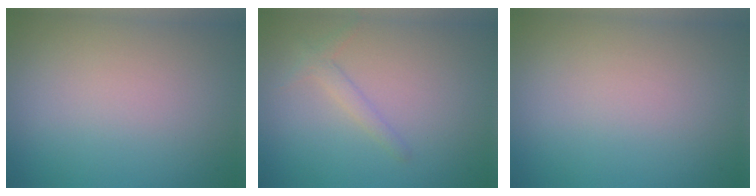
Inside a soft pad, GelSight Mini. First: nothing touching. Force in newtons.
{"total": 1.4, "press": 1.4, "slide": 0.0}
{"total": 0.0}